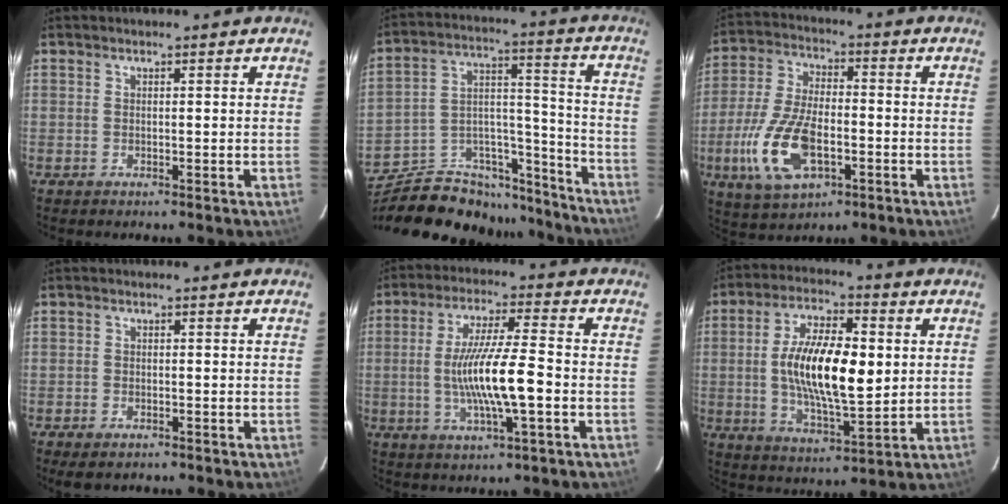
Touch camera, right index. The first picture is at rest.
{"total": 24.5, "force": [-19.8, 11.2, 9.2], "torque": [-0.172, 0.064, -0.276]}
{"total": 15.3, "force": [-5.0, 7.4, 12.5], "torque": [-0.274, -0.009, -0.087]}
{"total": 2.8, "force": [-2.0, 1.2, 1.5], "torque": [-0.037, -0.008, -0.036]}
{"total": 12.3, "force": [-2.2, 1.1, 12.1], "torque": [-0.226, -0.007, -0.037]}
{"total": 16.0, "force": [1.1, 5.8, 14.9], "torque": [-0.275, 0.003, 0.021]}